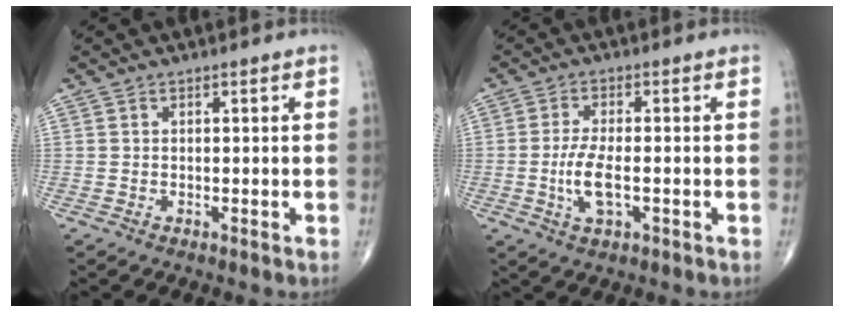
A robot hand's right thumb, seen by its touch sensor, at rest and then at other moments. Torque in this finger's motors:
{"motor_torque": [1.69, 2.15, 0.62, 0.29, 0.25]}